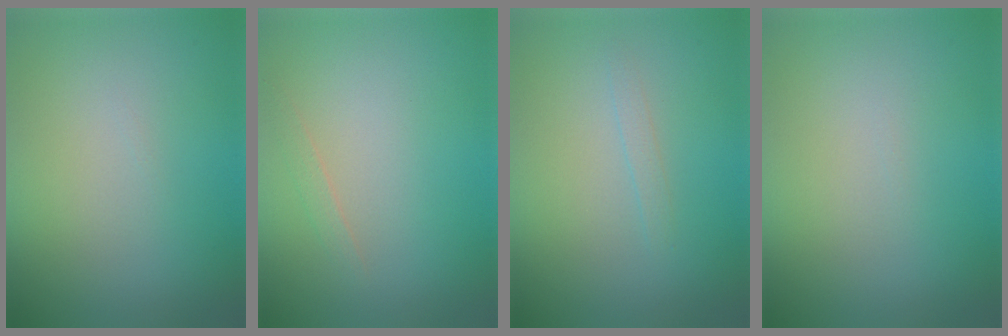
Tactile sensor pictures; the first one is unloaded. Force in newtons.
{"total": 0.8, "press": 0.8, "slide": 0.0}
{"total": 0.7, "press": 0.7, "slide": 0.1}
{"total": 0.0}